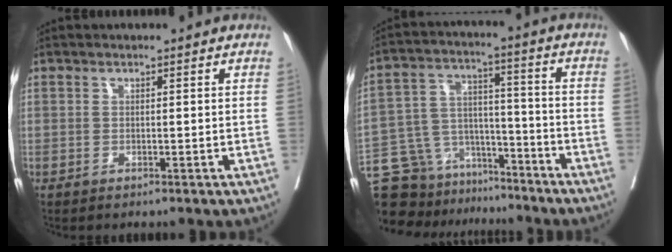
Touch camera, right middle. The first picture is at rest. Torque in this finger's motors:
{"motor_torque": [1.27, -0.86, 1.05, 0.21]}